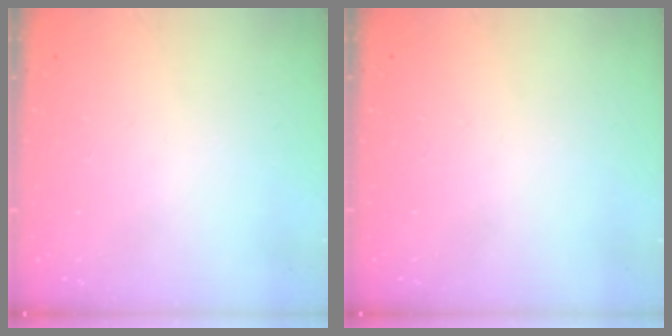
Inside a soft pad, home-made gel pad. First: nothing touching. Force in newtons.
{"total": 0.0}